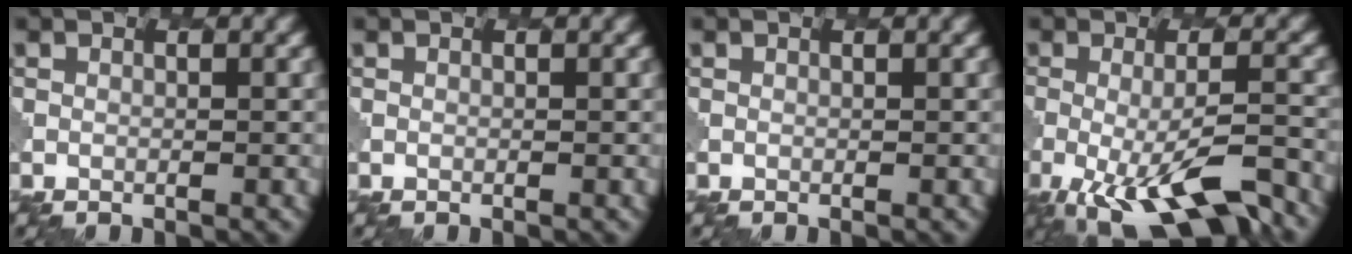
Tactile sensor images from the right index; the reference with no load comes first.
{"total": 0.0}
{"total": 0.0}
{"total": 9.6, "force": [-4.9, 2.6, 7.8], "torque": [-0.124, -0.016, -0.075]}